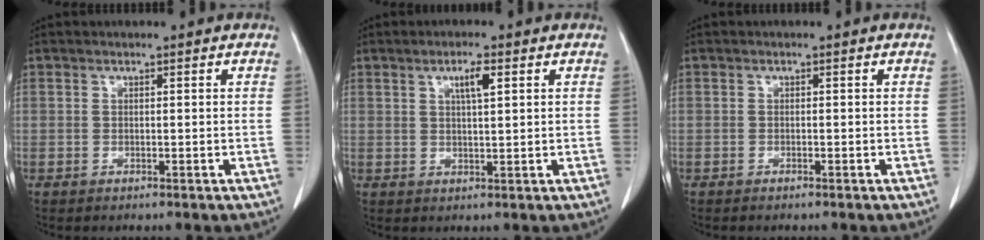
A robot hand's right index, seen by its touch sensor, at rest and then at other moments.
{"total": 3.2, "force": [1.4, 0.4, 2.8], "torque": [-0.049, 0.000, 0.022]}
{"total": 0.7, "force": [-0.6, 0.0, 0.3], "torque": [-0.010, -0.002, -0.010]}